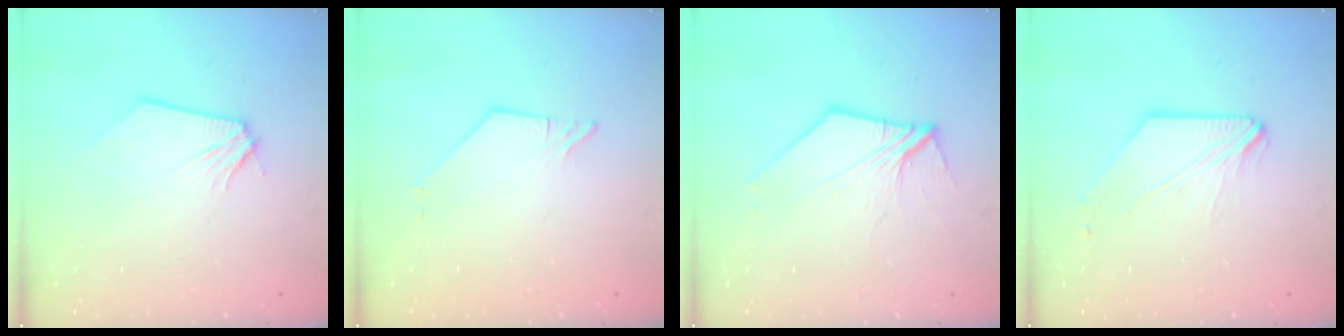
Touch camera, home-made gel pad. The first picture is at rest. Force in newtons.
{"total": 2.7, "press": 2.7, "slide": 0.4}
{"total": 7.7, "press": 7.6, "slide": 1.4}
{"total": 1.7, "press": 1.7, "slide": 0.3}